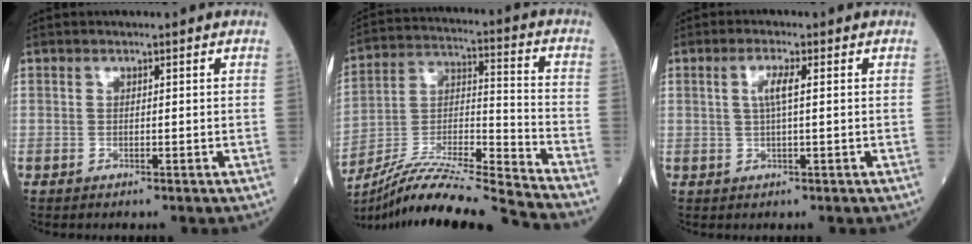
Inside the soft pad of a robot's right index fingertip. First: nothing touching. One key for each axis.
{"total": 21.7, "fx": -20.0, "fy": -1.8, "fz": 8.3, "tx": -0.166, "ty": -0.024, "tz": -0.341}
{"total": 2.8, "fx": 0.7, "fy": 0.2, "fz": 2.7, "tx": -0.057, "ty": 0.005, "tz": 0.014}